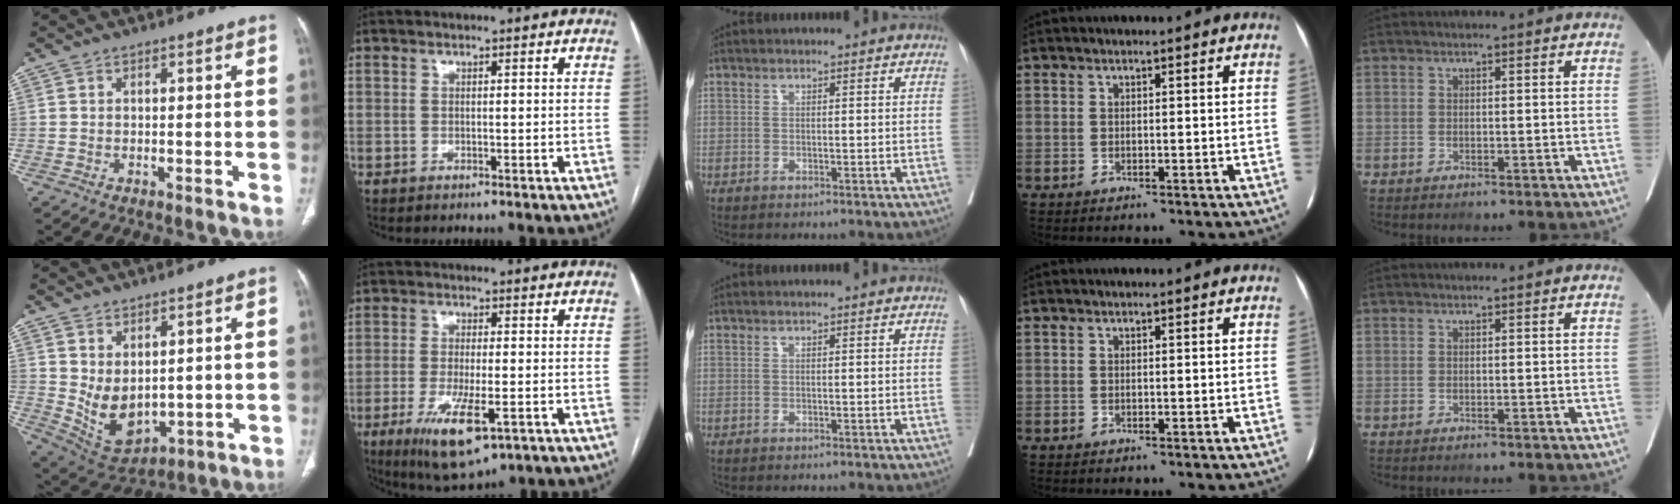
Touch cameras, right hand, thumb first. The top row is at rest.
{"thumb": {"total": 8.8, "force": [1.2, 5.7, 6.7], "torque": [-0.098, -0.017, 0.056]}, "index": {"total": 10.3, "force": [-4.5, 2.7, 8.9], "torque": [-0.163, -0.024, -0.069]}}